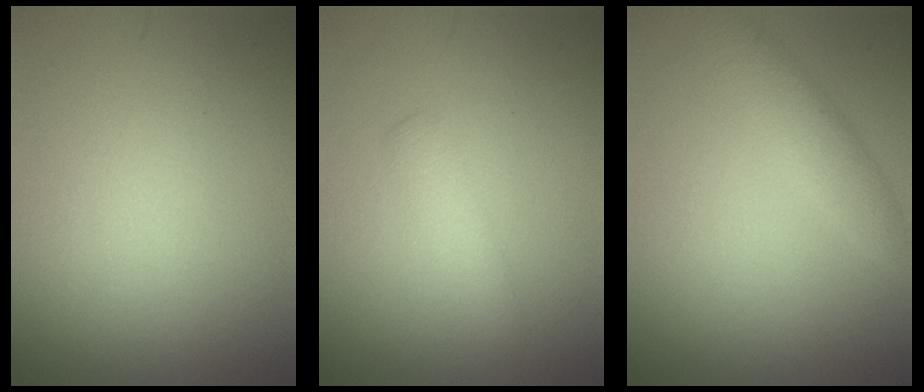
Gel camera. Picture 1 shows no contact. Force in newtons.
{"total": 1.5, "press": 1.5, "slide": 0.1}
{"total": 2.3, "press": 2.3, "slide": 0.2}